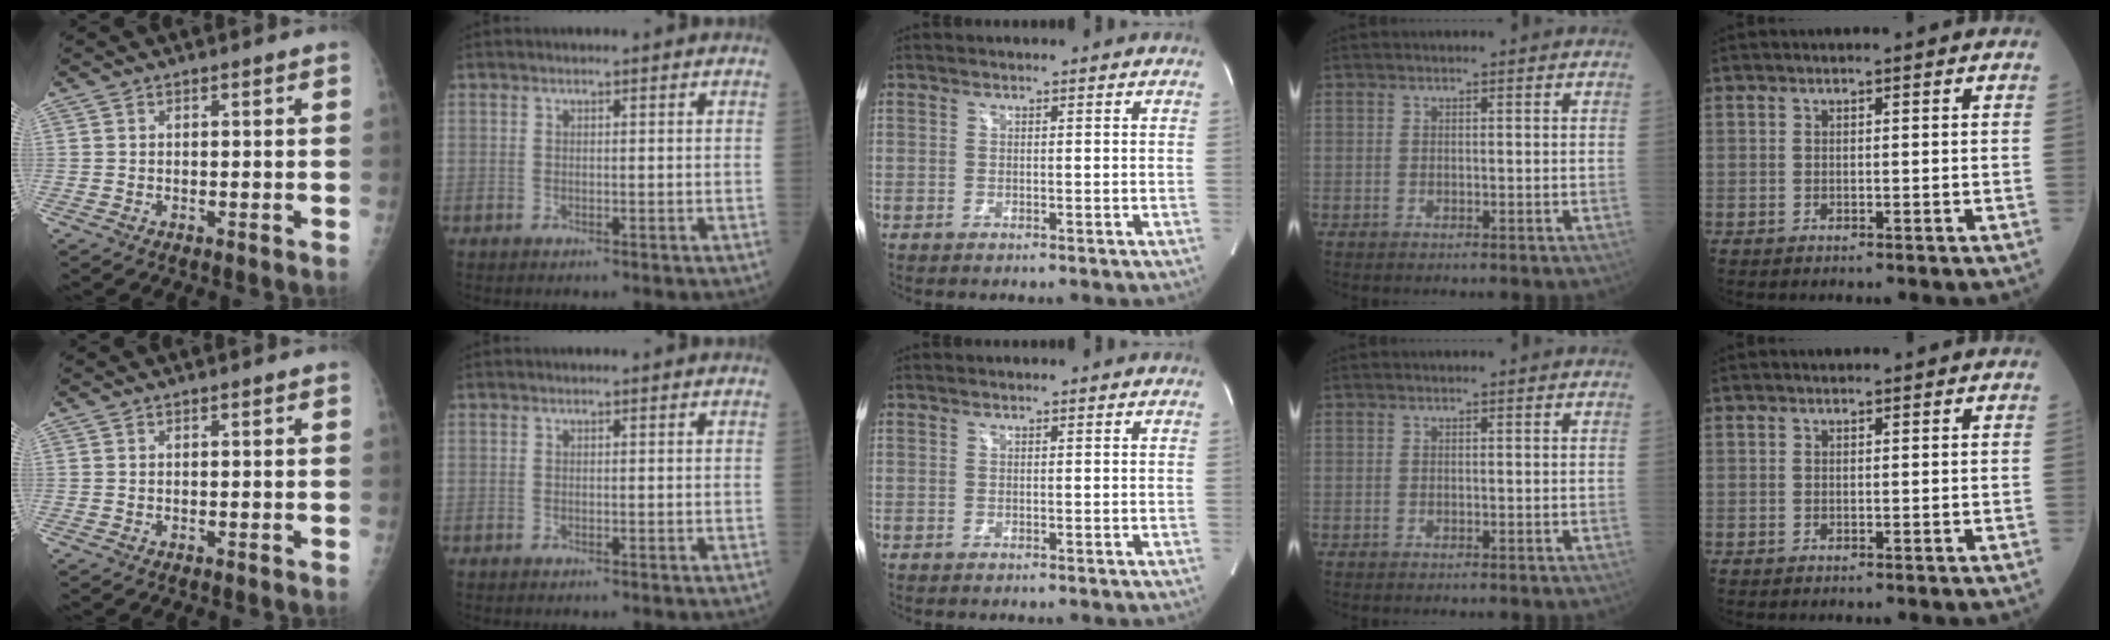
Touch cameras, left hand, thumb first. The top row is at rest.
{}